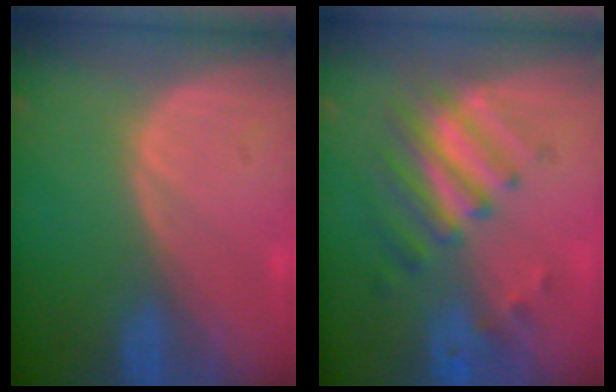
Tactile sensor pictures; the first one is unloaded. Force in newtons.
{"total": 7.8, "press": 6.9, "slide": 3.6}